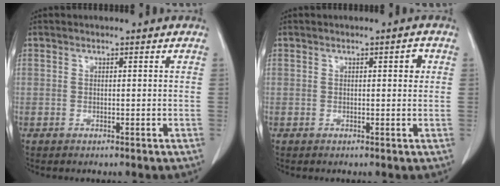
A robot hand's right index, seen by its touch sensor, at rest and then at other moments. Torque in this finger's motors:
{"motor_torque": [0.15, -0.04, 0.01, 0.02]}